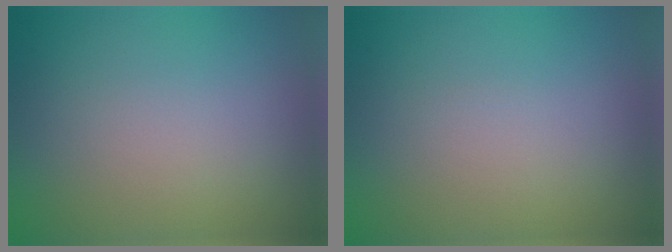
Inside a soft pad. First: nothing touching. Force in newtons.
{"total": 0.0}